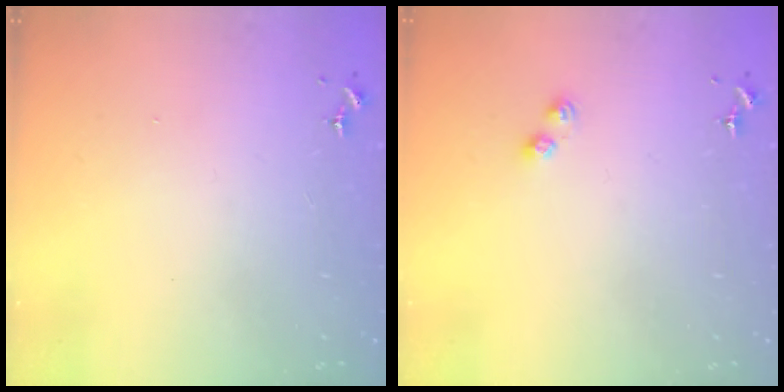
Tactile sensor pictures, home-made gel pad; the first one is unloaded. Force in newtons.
{"total": 3.7, "press": 3.7, "slide": 0.4}